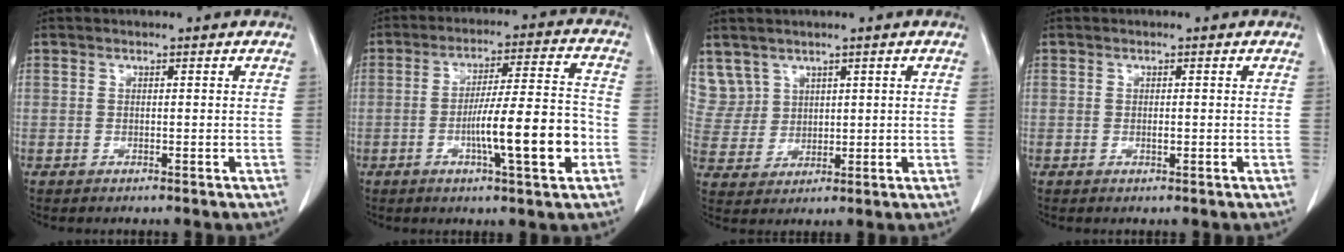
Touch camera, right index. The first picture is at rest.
{"total": 12.2, "force": [-3.6, 0.8, 11.7], "torque": [-0.187, 0.006, -0.055]}
{"total": 6.8, "force": [4.3, 5.3, 0.0], "torque": [0.000, 0.016, 0.102]}
{"total": 0.7, "force": [0.0, 0.3, 0.6], "torque": [-0.009, 0.001, 0.003]}